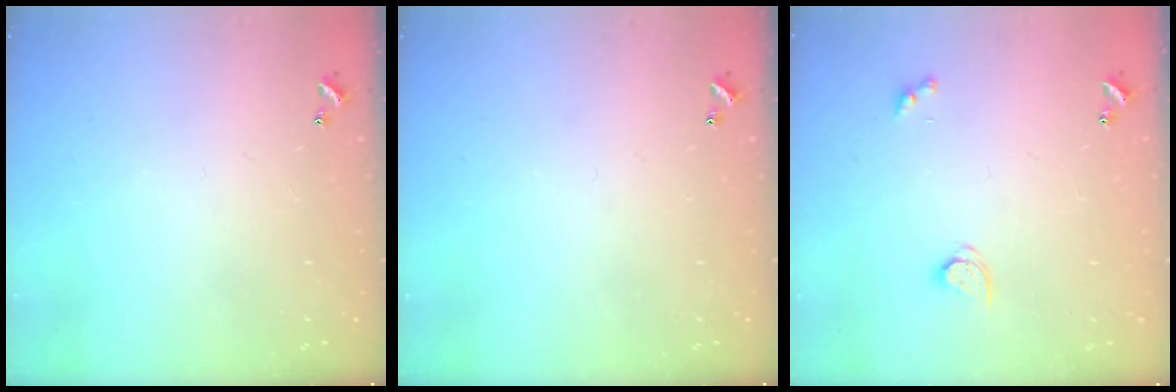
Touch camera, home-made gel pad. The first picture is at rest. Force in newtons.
{"total": 0.0}
{"total": 2.8, "press": 2.8, "slide": 0.3}